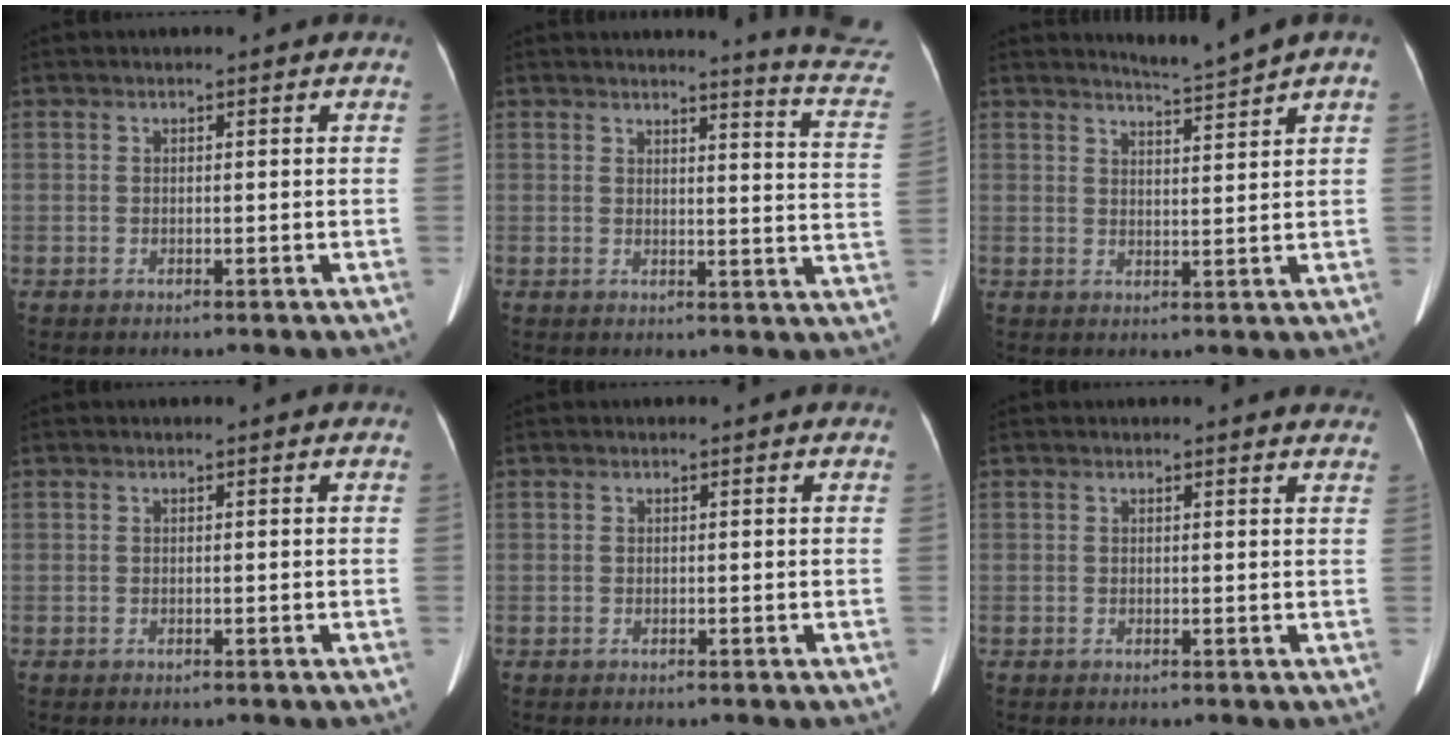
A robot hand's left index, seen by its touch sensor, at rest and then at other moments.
{"total": 11.5, "force": [11.3, -2.2, 0.5], "torque": [-0.008, -0.132, 0.105]}
{"total": 3.0, "force": [2.6, -1.6, 0.3], "torque": [-0.010, -0.012, 0.055]}
{"total": 0.0}
{"total": 0.0}
{"total": 3.2, "force": [3.2, 0.3, 0.4], "torque": [-0.007, -0.009, 0.017]}